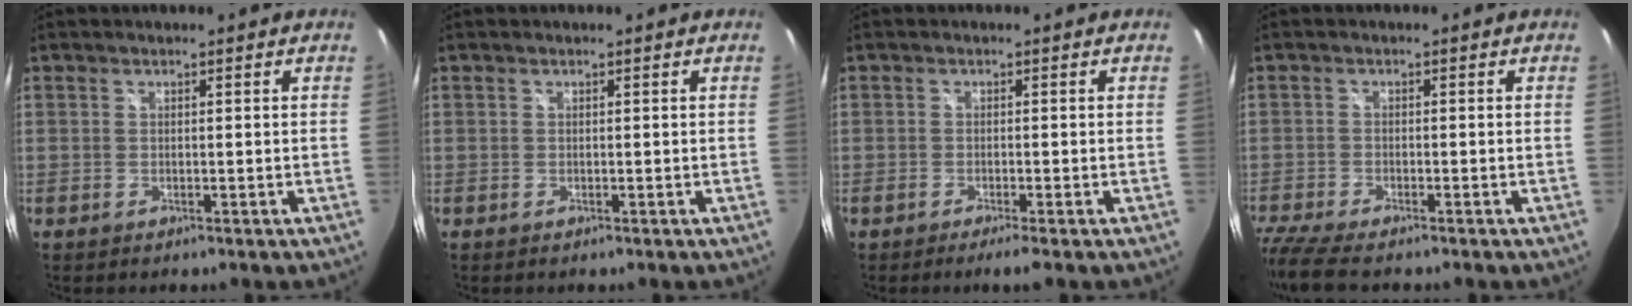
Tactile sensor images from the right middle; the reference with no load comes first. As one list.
[{"total": 0.0}, {"total": 2.3, "force": [-1.7, -0.5, 1.4], "torque": [-0.028, -0.010, -0.031]}, {"total": 7.0, "force": [-5.9, 0.9, 3.7], "torque": [-0.102, -0.031, -0.109]}]